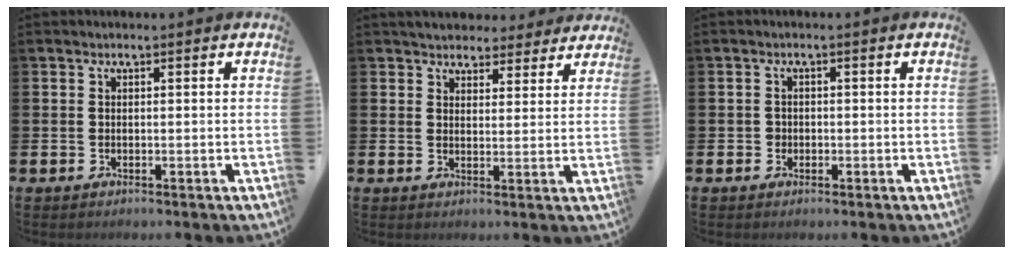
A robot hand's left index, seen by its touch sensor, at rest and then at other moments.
{"total": 4.4, "force": [4.1, 1.6, 0.1], "torque": [-0.008, -0.028, 0.072]}
{"total": 1.2, "force": [-0.3, 1.2, 0.2], "torque": [-0.004, 0.005, -0.008]}